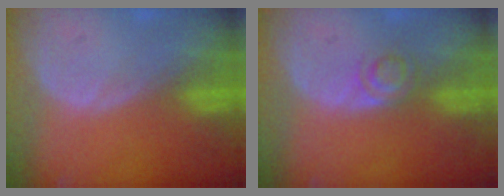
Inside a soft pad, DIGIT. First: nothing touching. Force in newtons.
{"total": 3.0, "press": 2.9, "slide": 0.2}